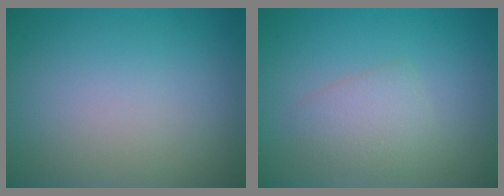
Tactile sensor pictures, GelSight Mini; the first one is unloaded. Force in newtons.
{"total": 2.1, "press": 2.1, "slide": 0.1}